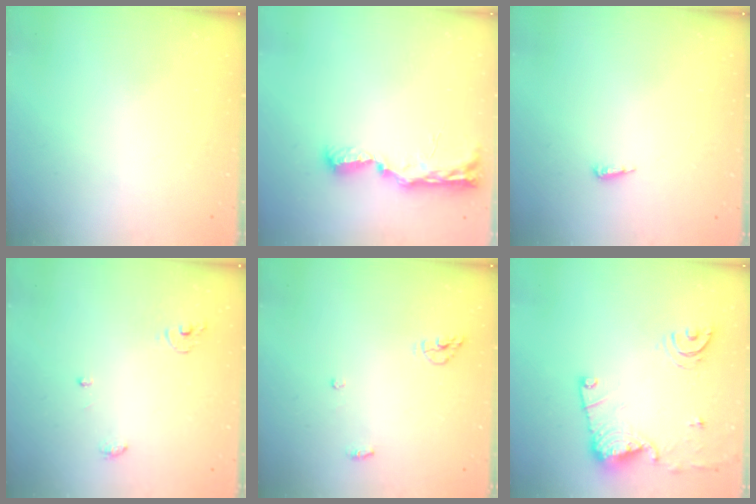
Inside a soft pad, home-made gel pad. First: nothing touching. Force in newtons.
{"total": 10.5, "press": 9.6, "slide": 4.3}
{"total": 4.1, "press": 4.0, "slide": 0.8}
{"total": 3.9, "press": 3.9, "slide": 0.2}
{"total": 4.7, "press": 4.7, "slide": 0.2}
{"total": 14.2, "press": 14.2, "slide": 1.4}